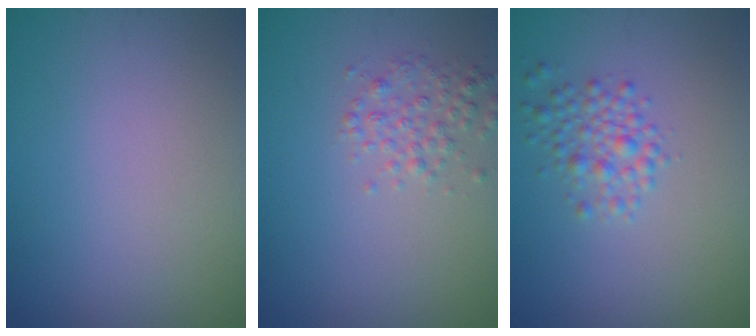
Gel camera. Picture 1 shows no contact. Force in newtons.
{"total": 2.1, "press": 2.1, "slide": 0.0}
{"total": 2.4, "press": 2.4, "slide": 0.1}